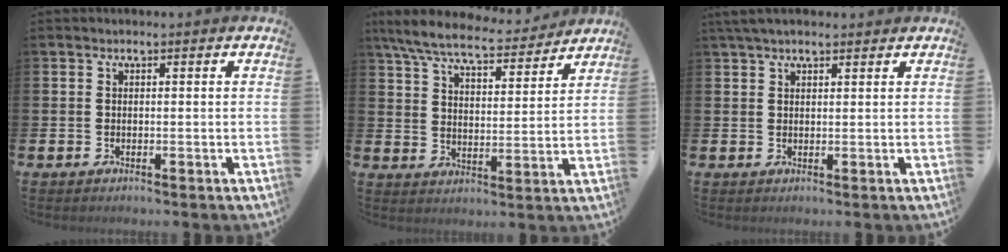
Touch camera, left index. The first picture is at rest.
{"total": 8.0, "force": [7.3, 1.4, 3.0], "torque": [-0.090, -0.041, 0.128]}
{"total": 2.9, "force": [2.3, 0.9, 1.4], "torque": [-0.028, 0.002, 0.042]}